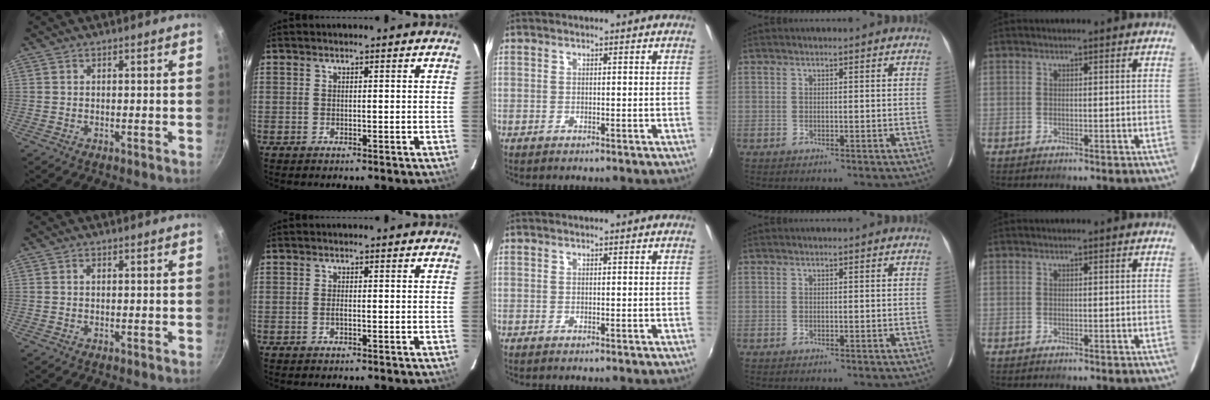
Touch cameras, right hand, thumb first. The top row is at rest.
{"thumb": {"total": 0.6, "force": [0.1, 0.5, 0.4], "torque": [-0.005, 0.004, 0.002]}, "index": {"total": 0.6, "force": [-0.3, 0.2, 0.5], "torque": [-0.010, -0.001, -0.005]}}